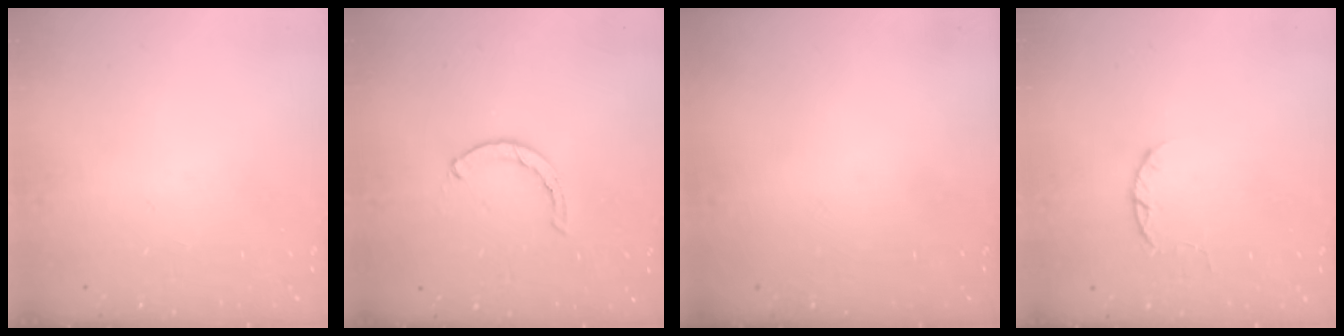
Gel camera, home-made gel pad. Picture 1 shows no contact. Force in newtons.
{"total": 0.7, "press": 0.6, "slide": 0.2}
{"total": 0.0}
{"total": 2.5, "press": 2.4, "slide": 0.4}